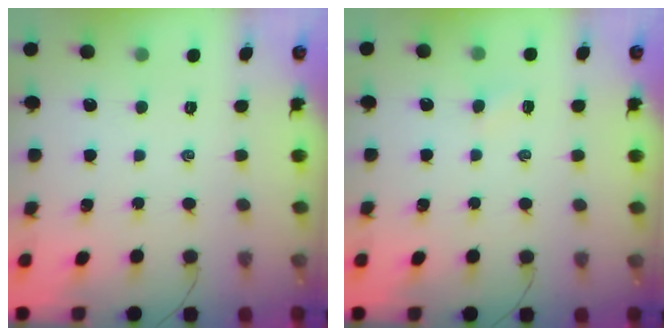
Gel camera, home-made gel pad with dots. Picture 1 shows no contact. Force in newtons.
{"total": 2.5, "press": 2.4, "slide": 0.8}